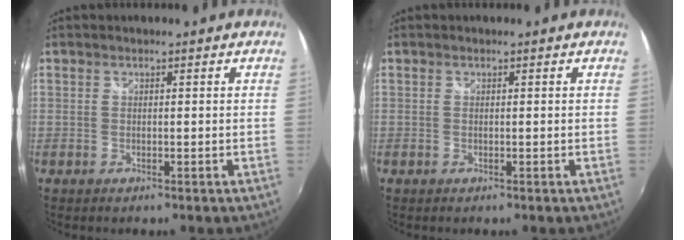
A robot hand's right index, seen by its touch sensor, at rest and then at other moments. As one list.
[{"total": 0.0}]